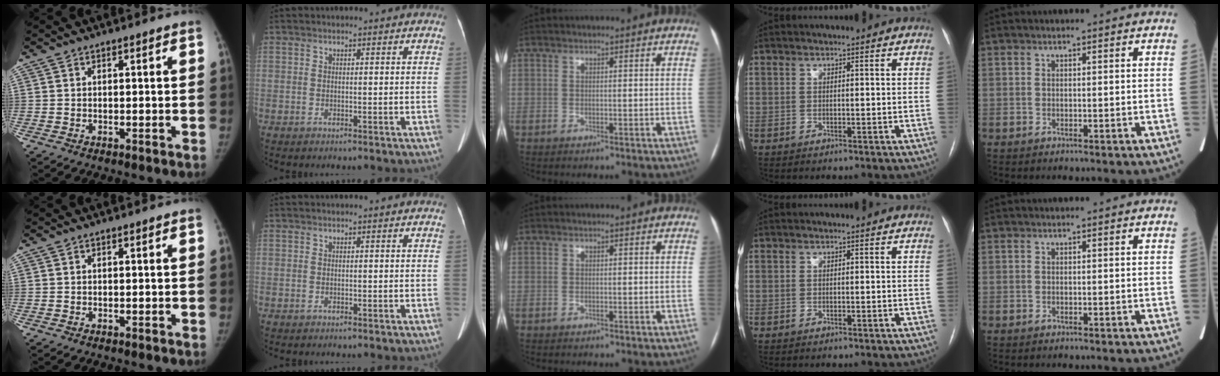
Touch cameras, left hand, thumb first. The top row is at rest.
{}